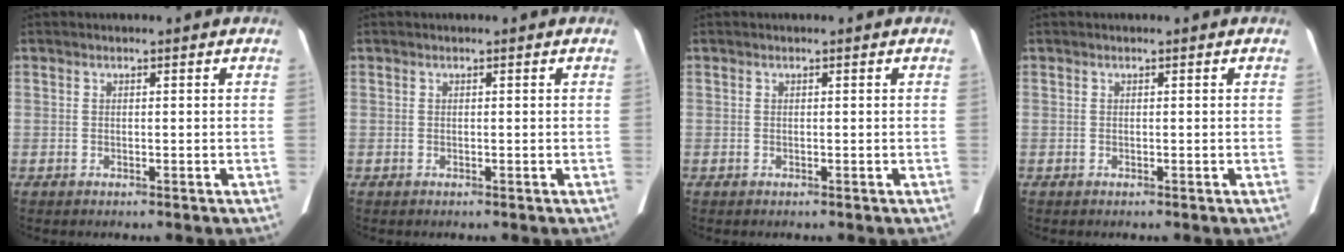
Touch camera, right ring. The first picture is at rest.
{"total": 0.0}
{"total": 0.0}
{"total": 0.0}